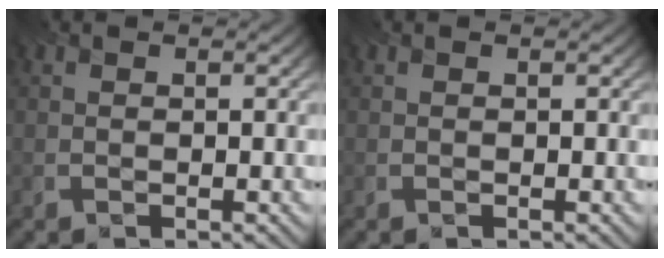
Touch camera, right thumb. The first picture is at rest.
{"total": 0.0}